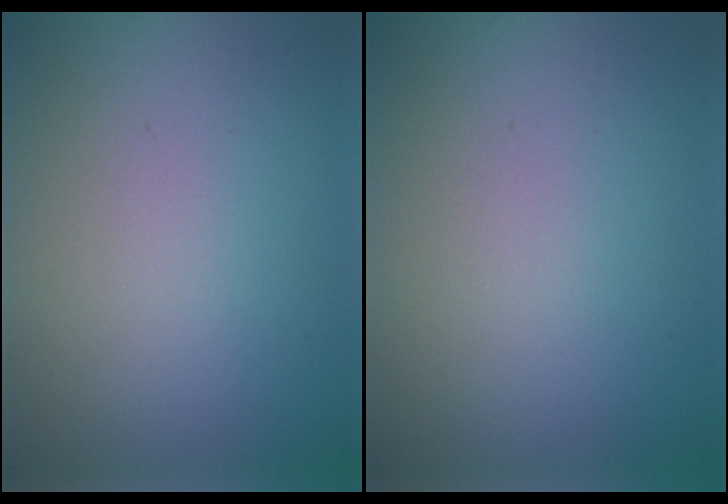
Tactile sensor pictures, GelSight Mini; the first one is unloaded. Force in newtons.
{"total": 0.0}